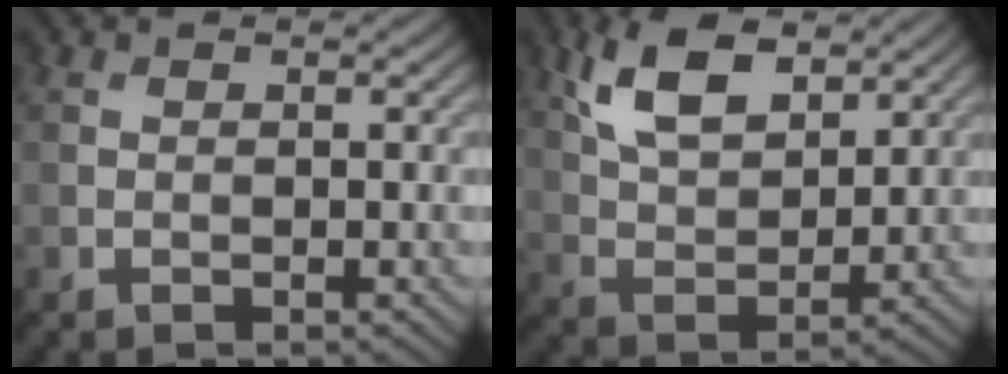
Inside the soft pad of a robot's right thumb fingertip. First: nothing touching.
{"total": 8.8, "force": [4.8, 4.2, 6.0], "torque": [-0.138, 0.005, 0.096]}